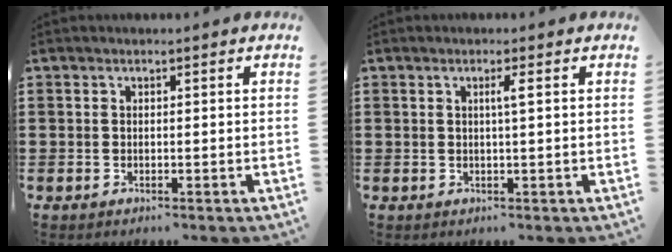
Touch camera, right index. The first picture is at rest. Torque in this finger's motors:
{"motor_torque": [0.37, -0.22, 0.04, 0.04]}